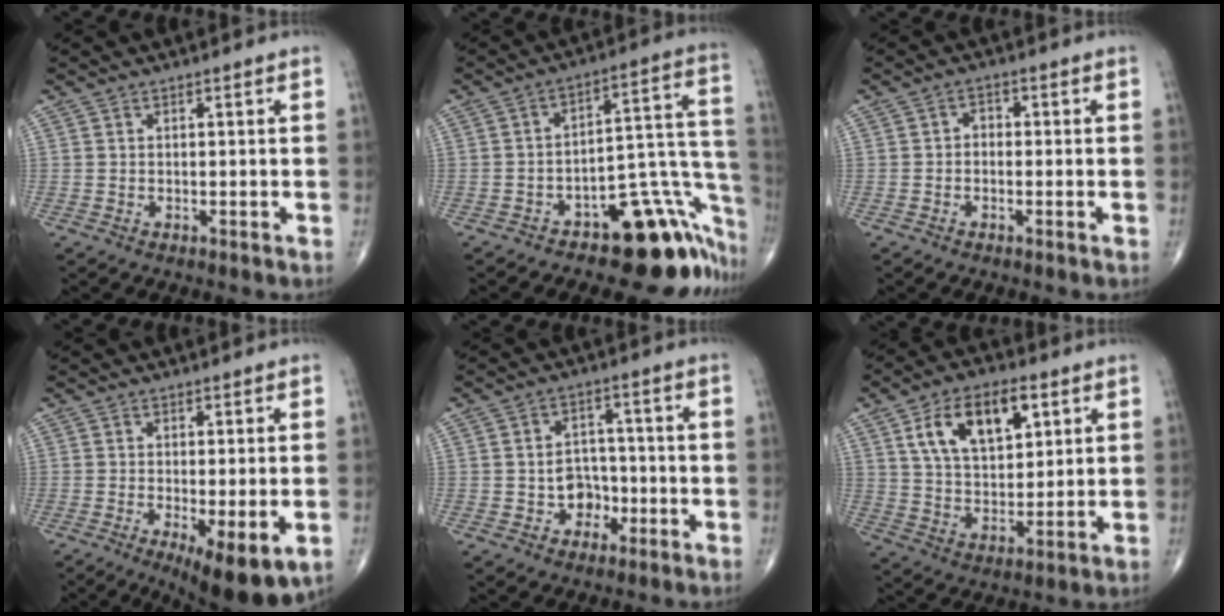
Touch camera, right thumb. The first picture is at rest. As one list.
[{"total": 19.7, "force": [-11.4, 8.8, 13.6], "torque": [-0.056, 0.129, -0.149]}, {"total": 1.8, "force": [-0.4, 1.4, 1.1], "torque": [-0.003, 0.010, -0.015]}, {"total": 10.7, "force": [-3.8, 3.4, 9.4], "torque": [-0.139, -0.022, -0.052]}, {"total": 5.9, "force": [-1.9, 4.9, 2.7], "torque": [-0.004, 0.025, -0.032]}, {"total": 14.5, "force": [5.8, 8.0, 10.6], "torque": [-0.154, -0.014, 0.107]}]